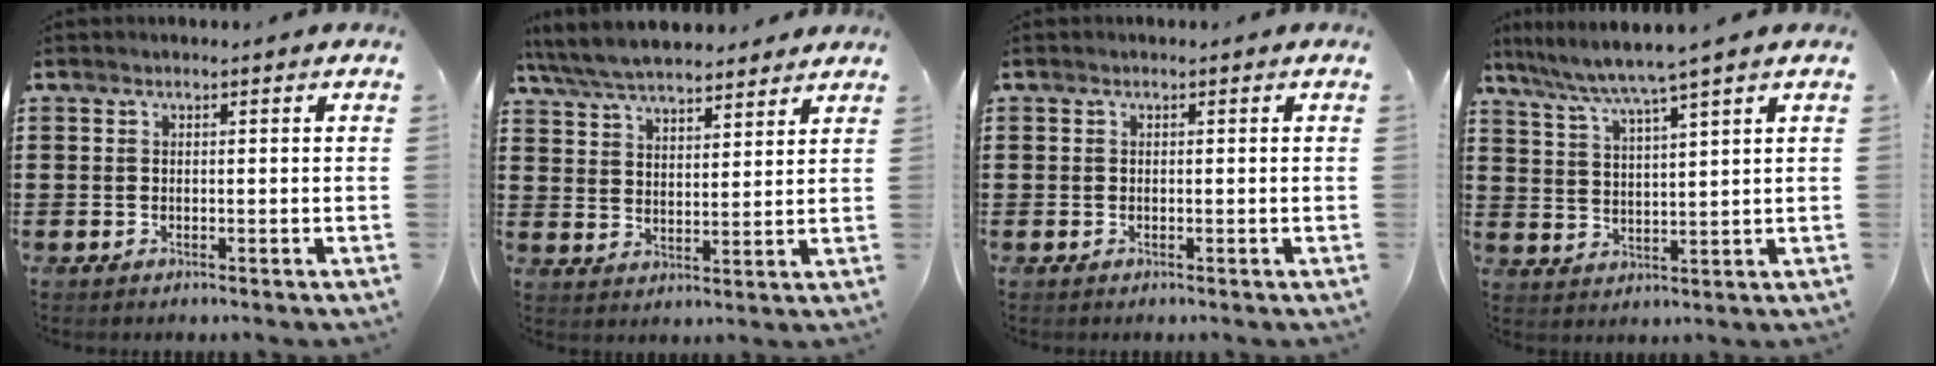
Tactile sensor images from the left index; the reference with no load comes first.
{"total": 6.8, "force": [6.3, 1.4, 2.0], "torque": [-0.064, -0.019, 0.116]}
{"total": 0.0}
{"total": 5.2, "force": [4.3, -0.9, 2.6], "torque": [-0.068, -0.025, 0.071]}